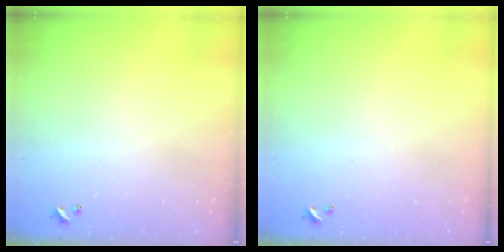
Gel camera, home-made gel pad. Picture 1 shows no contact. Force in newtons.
{"total": 0.0}